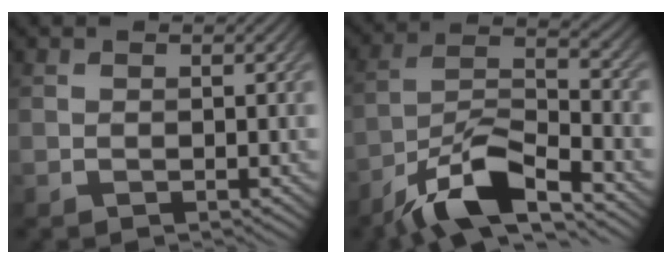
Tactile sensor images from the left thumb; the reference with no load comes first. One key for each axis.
{"total": 10.8, "fx": -7.6, "fy": 2.8, "fz": 7.2, "tx": -0.136, "ty": 0.004, "tz": -0.152}